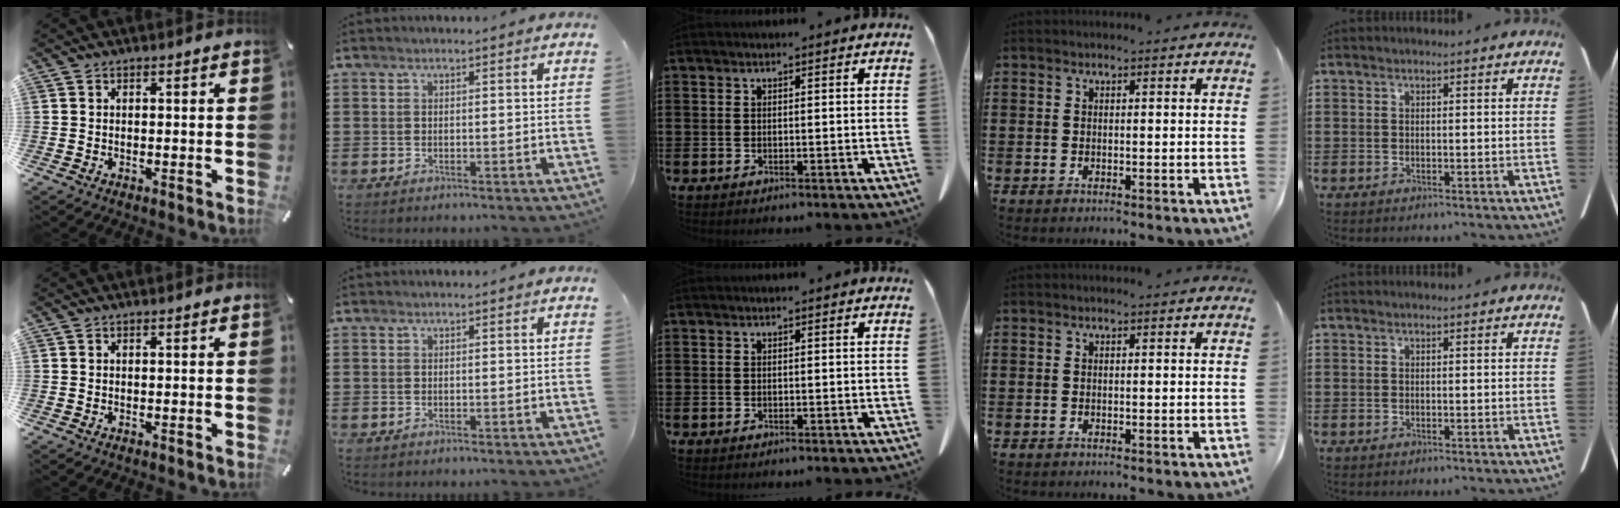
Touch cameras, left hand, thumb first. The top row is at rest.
{}